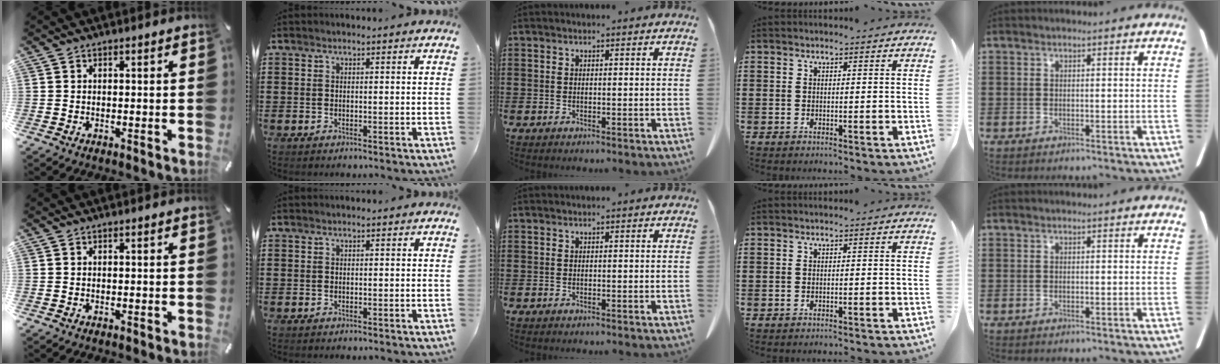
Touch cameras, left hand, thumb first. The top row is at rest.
{"ring": {"total": 0.6, "force": [-0.5, 0.0, 0.2], "torque": [-0.005, -0.002, -0.010]}}